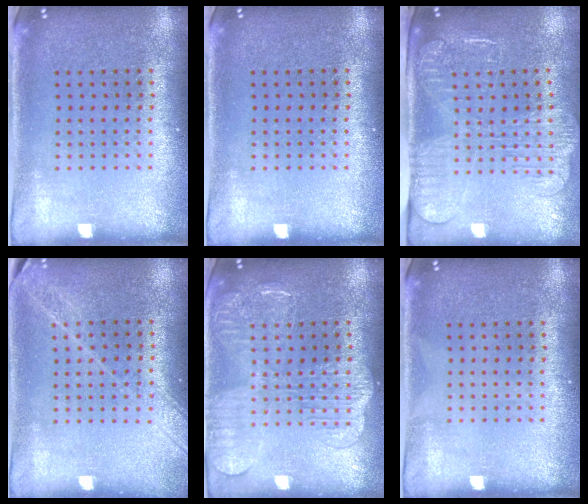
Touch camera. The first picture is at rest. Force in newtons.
{"total": 0.0}
{"total": 2.5, "press": 2.0, "slide": 1.4}
{"total": 1.6, "press": 1.5, "slide": 0.7}
{"total": 2.3, "press": 2.2, "slide": 0.4}
{"total": 0.0}